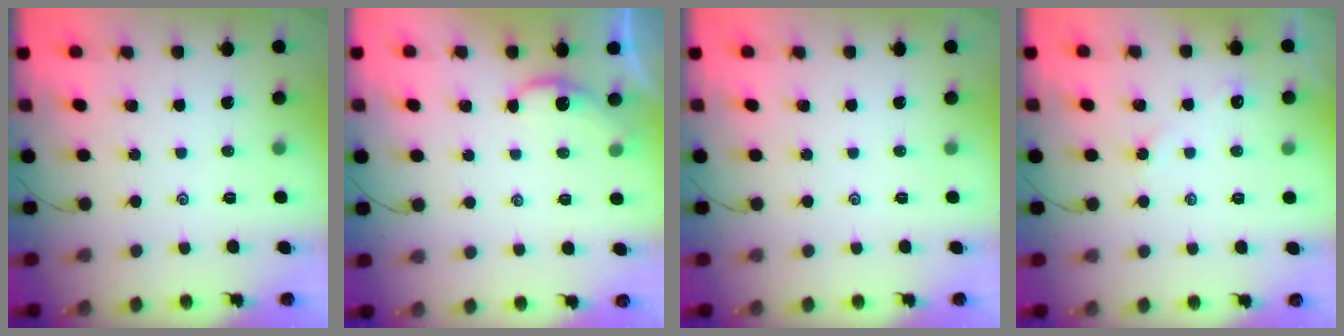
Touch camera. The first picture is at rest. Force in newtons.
{"total": 1.3, "press": 1.3, "slide": 0.2}
{"total": 0.0}
{"total": 3.2, "press": 3.1, "slide": 0.6}